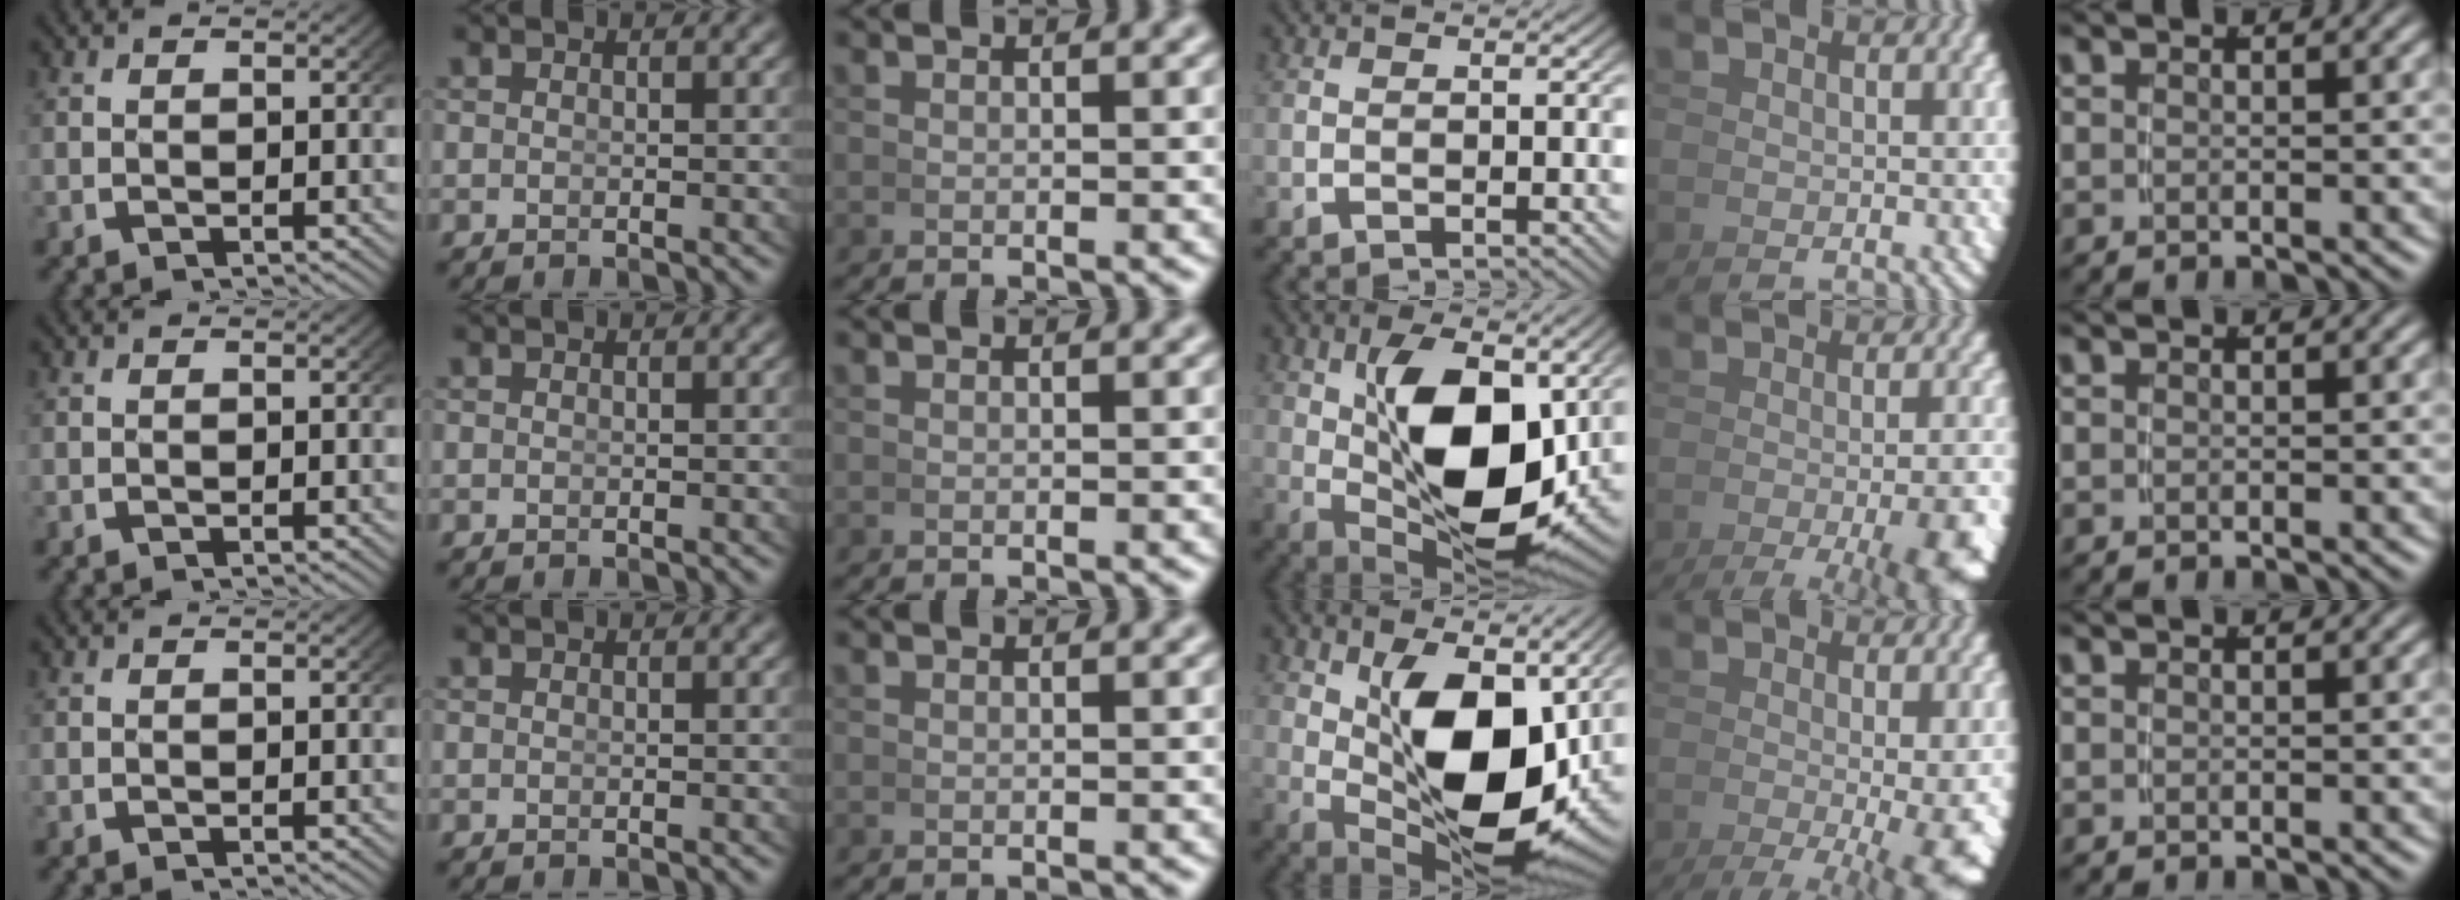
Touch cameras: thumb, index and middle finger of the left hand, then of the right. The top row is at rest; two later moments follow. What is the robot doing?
{"motion": "grasp_and_lifting", "object": "pen"}